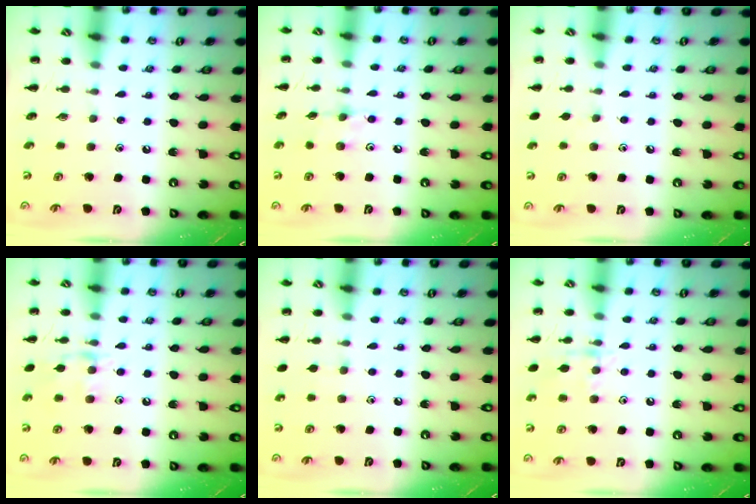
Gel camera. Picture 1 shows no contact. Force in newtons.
{"total": 4.7, "press": 4.6, "slide": 1.2}
{"total": 2.9, "press": 2.7, "slide": 1.2}
{"total": 9.7, "press": 9.7, "slide": 0.8}
{"total": 3.7, "press": 3.3, "slide": 1.7}
{"total": 8.5, "press": 8.5, "slide": 0.9}